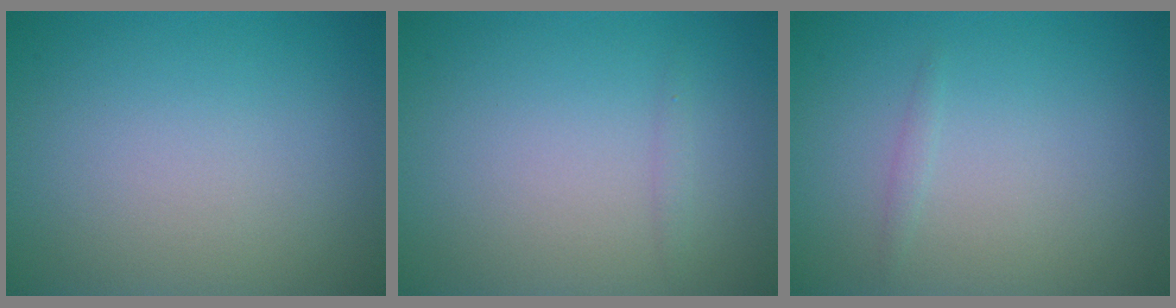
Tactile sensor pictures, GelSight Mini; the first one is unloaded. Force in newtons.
{"total": 0.5, "press": 0.5, "slide": 0.0}
{"total": 0.6, "press": 0.5, "slide": 0.0}